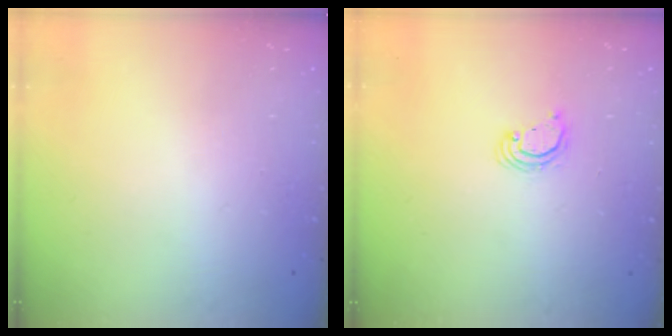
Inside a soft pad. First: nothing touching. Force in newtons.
{"total": 2.8, "press": 2.8, "slide": 0.2}